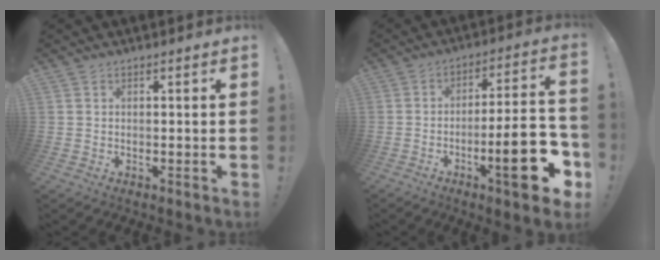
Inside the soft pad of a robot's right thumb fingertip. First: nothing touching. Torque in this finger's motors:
{"motor_torque": [0.83, 1.07, 1.39, -1.39, 0.05]}